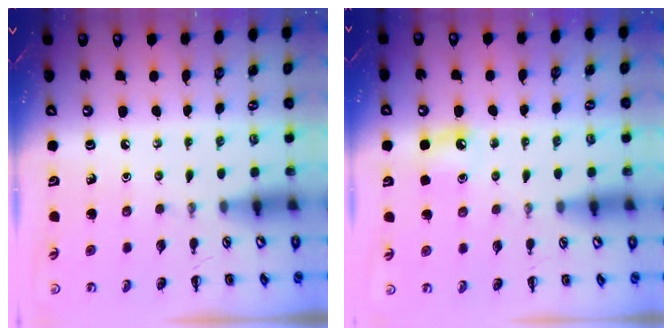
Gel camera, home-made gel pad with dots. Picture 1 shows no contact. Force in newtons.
{"total": 3.8, "press": 3.6, "slide": 1.4}